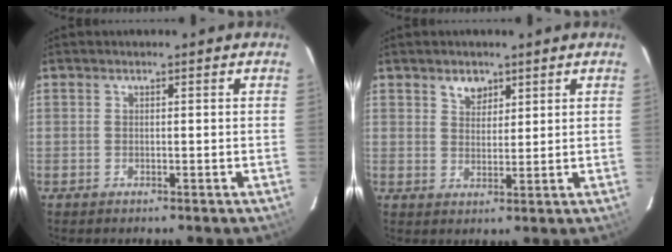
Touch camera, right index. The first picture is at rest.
{"total": 3.6, "force": [2.4, 2.3, 1.3], "torque": [-0.014, 0.005, 0.042]}